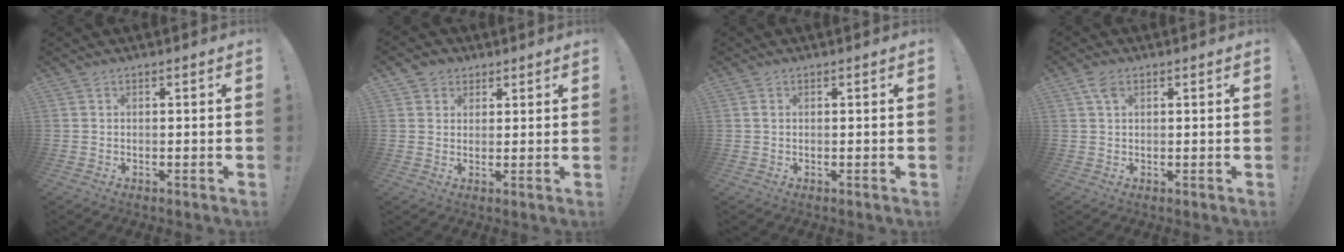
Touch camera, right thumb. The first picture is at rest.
{"total": 3.6, "force": [1.6, 3.1, 0.4], "torque": [-0.008, -0.001, 0.031]}
{"total": 0.9, "force": [0.3, 0.5, 0.6], "torque": [-0.007, 0.001, 0.004]}
{"total": 3.4, "force": [1.7, 1.9, 2.3], "torque": [-0.040, -0.001, 0.030]}